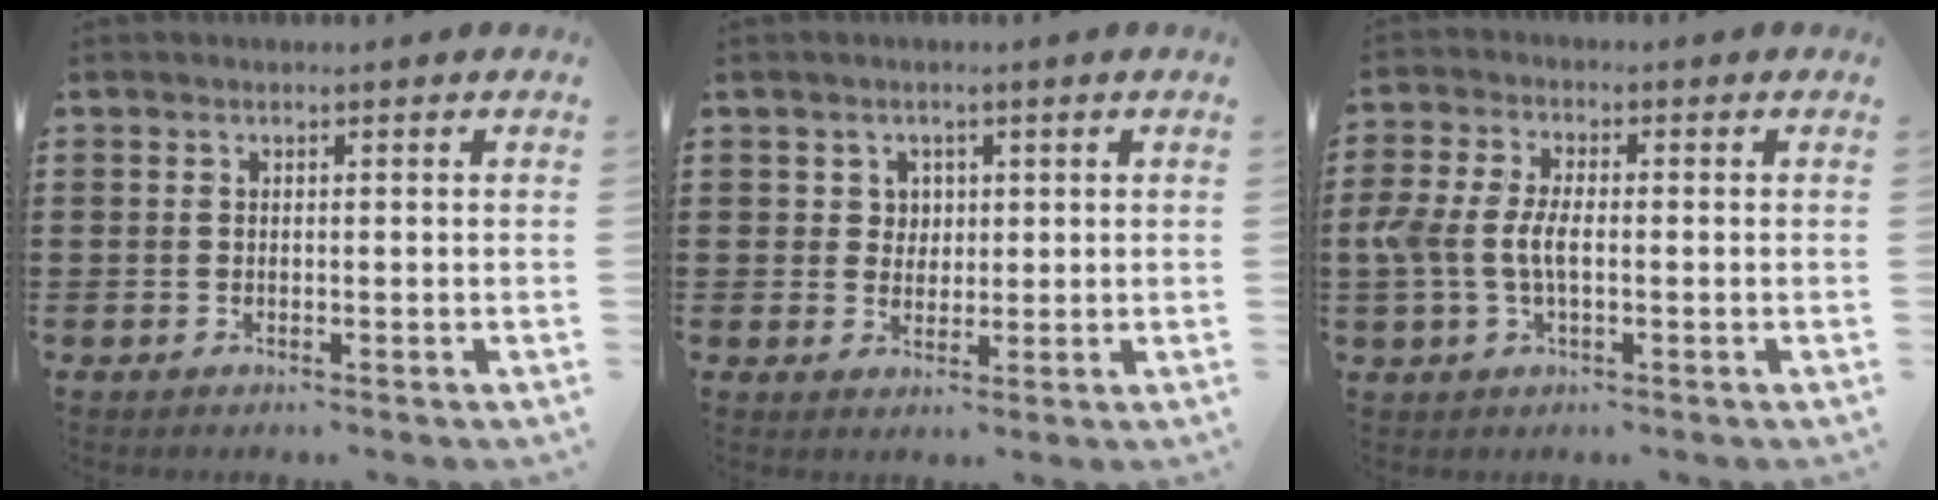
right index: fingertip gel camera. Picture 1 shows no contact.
{"total": 2.6, "force": [1.0, 2.4, 0.6], "torque": [-0.014, 0.007, 0.015]}
{"total": 5.2, "force": [-0.8, 2.7, 4.4], "torque": [-0.117, -0.007, -0.025]}